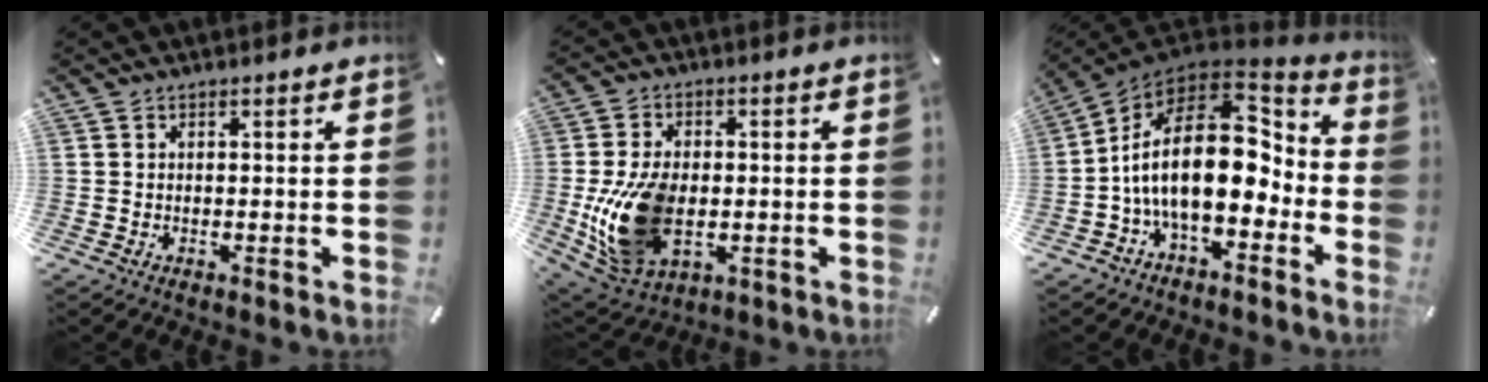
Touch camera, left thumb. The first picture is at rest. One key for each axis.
{"total": 16.8, "fx": -2.6, "fy": 11.0, "fz": 12.4, "tx": -0.265, "ty": -0.002, "tz": -0.043}
{"total": 22.5, "fx": -0.2, "fy": 12.4, "fz": 18.8, "tx": -0.347, "ty": -0.007, "tz": -0.001}